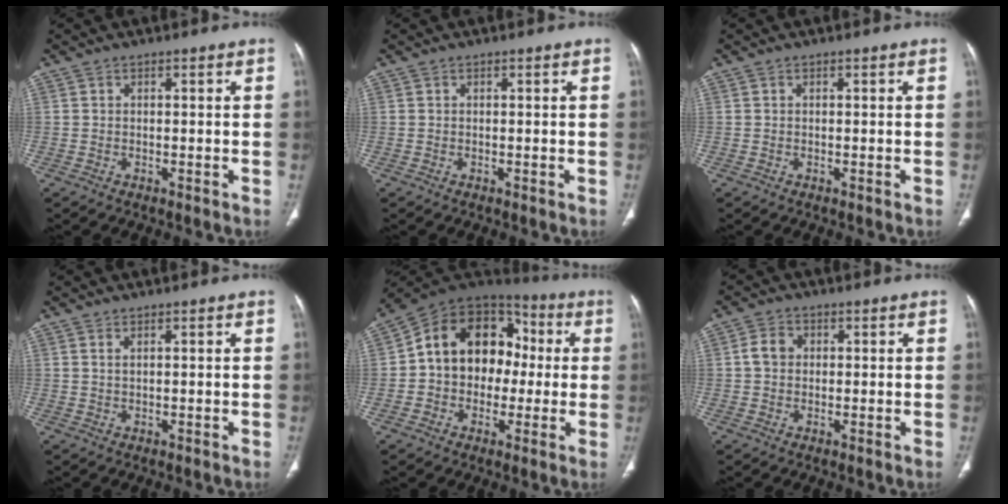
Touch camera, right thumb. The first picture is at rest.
{"total": 0.0}
{"total": 0.0}
{"total": 0.7, "force": [0.5, 0.2, 0.6], "torque": [-0.015, 0.002, 0.011]}
{"total": 17.3, "force": [0.4, 13.4, 10.9], "torque": [-0.130, 0.051, -0.003]}
{"total": 3.5, "force": [0.3, 2.9, 1.9], "torque": [-0.030, 0.009, 0.003]}